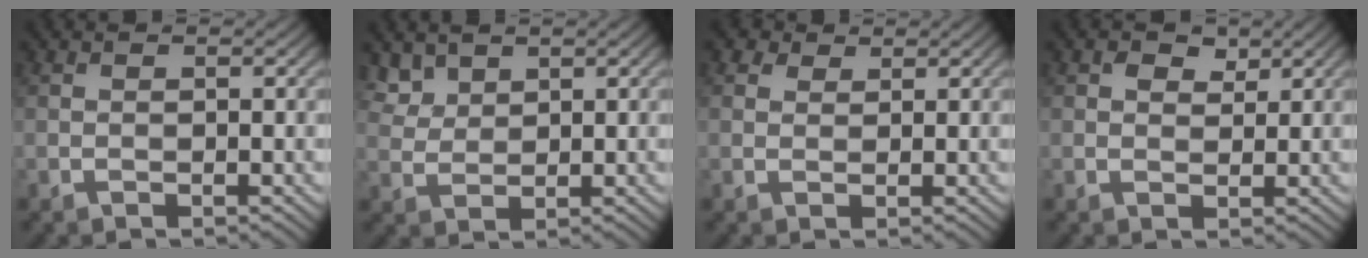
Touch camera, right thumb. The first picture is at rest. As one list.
[{"total": 3.2, "force": [2.3, 1.9, 1.2], "torque": [-0.041, -0.008, 0.058]}, {"total": 2.2, "force": [1.6, 1.3, 0.8], "torque": [-0.017, 0.004, 0.027]}, {"total": 2.0, "force": [1.1, 1.3, 1.0], "torque": [-0.017, -0.001, 0.019]}]